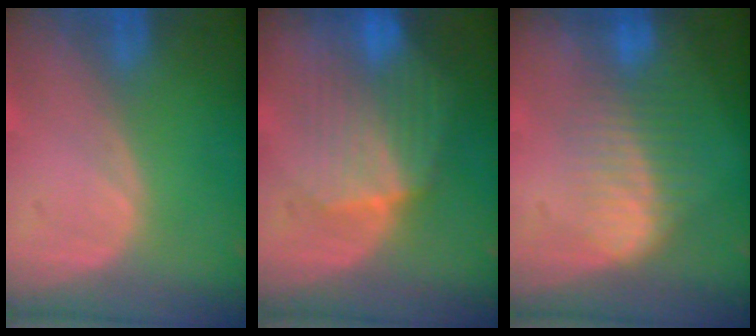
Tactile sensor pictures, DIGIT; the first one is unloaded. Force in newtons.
{"total": 8.3, "press": 8.1, "slide": 2.0}
{"total": 7.2, "press": 6.2, "slide": 3.7}